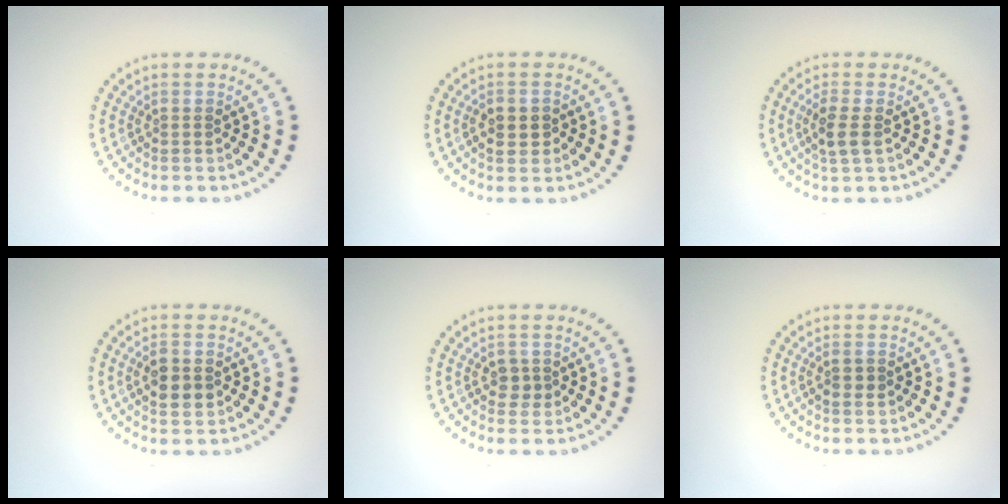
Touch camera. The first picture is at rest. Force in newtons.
{"total": 2.1, "press": 2.1, "slide": 0.1}
{"total": 2.3, "press": 2.1, "slide": 1.0}
{"total": 2.6, "press": 2.6, "slide": 0.2}
{"total": 1.5, "press": 1.5, "slide": 0.3}
{"total": 1.2, "press": 1.2, "slide": 0.2}